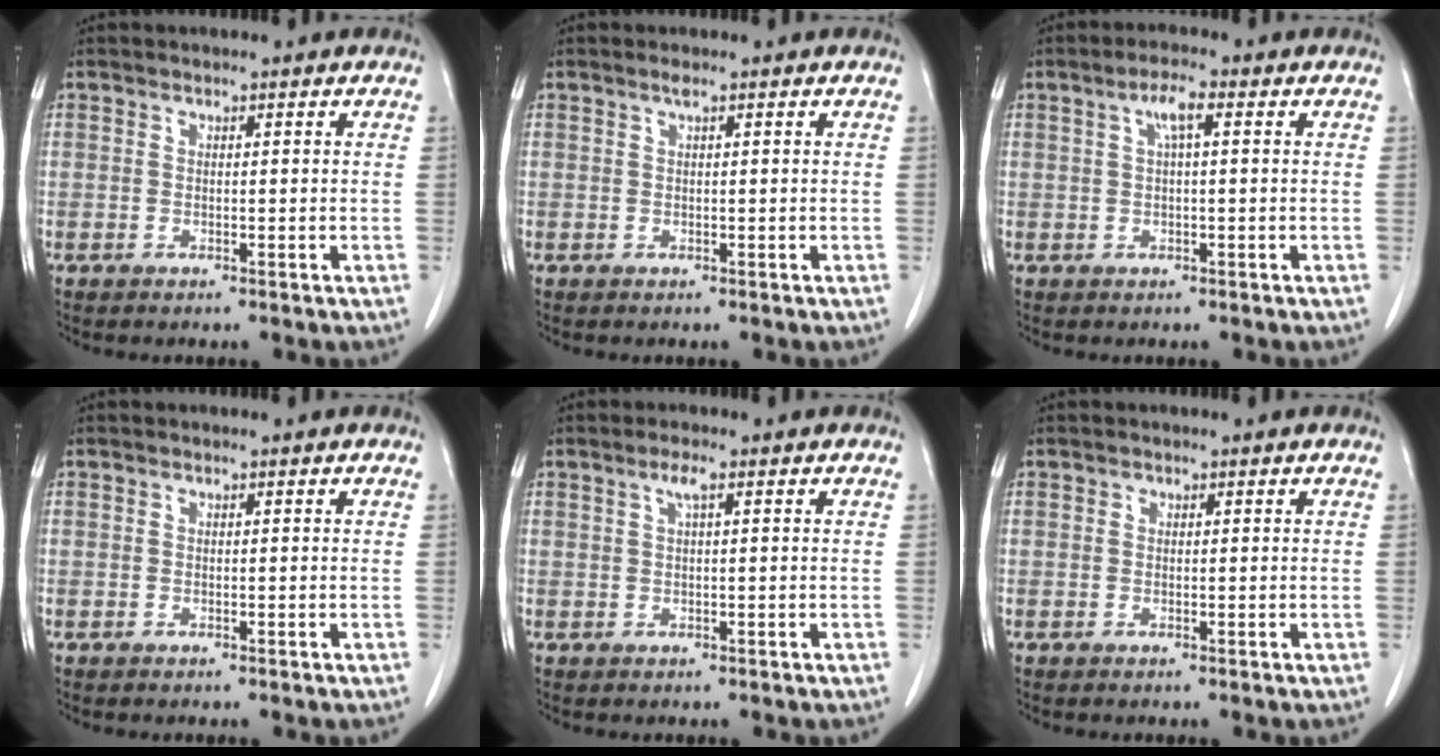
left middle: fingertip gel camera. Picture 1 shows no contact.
{"total": 0.6, "force": [0.3, -0.1, 0.5], "torque": [-0.012, 0.003, 0.008]}
{"total": 3.0, "force": [0.9, 0.4, 2.8], "torque": [-0.056, 0.010, 0.017]}
{"total": 0.0}
{"total": 1.7, "force": [0.8, 0.1, 1.5], "torque": [-0.033, 0.005, 0.014]}
{"total": 0.0}